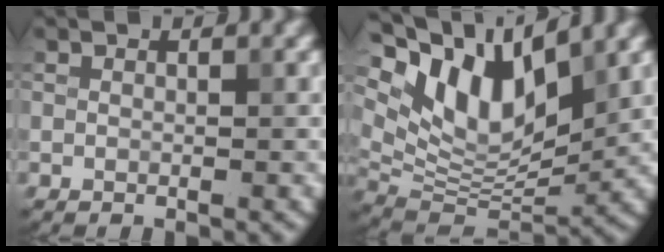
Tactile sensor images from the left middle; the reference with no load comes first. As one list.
[{"total": 10.4, "force": [5.6, 4.5, 7.6], "torque": [-0.143, -0.002, 0.105]}]